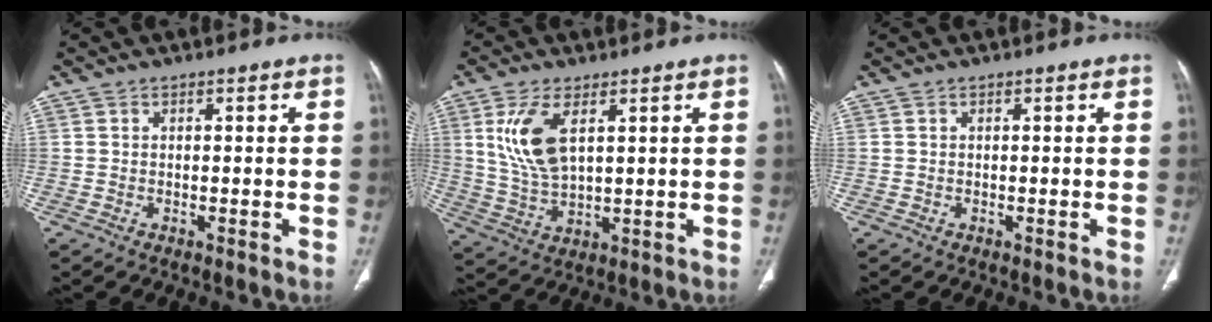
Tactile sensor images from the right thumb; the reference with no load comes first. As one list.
[{"total": 10.0, "force": [3.5, 4.5, 8.2], "torque": [-0.172, -0.014, 0.077]}, {"total": 0.0}]